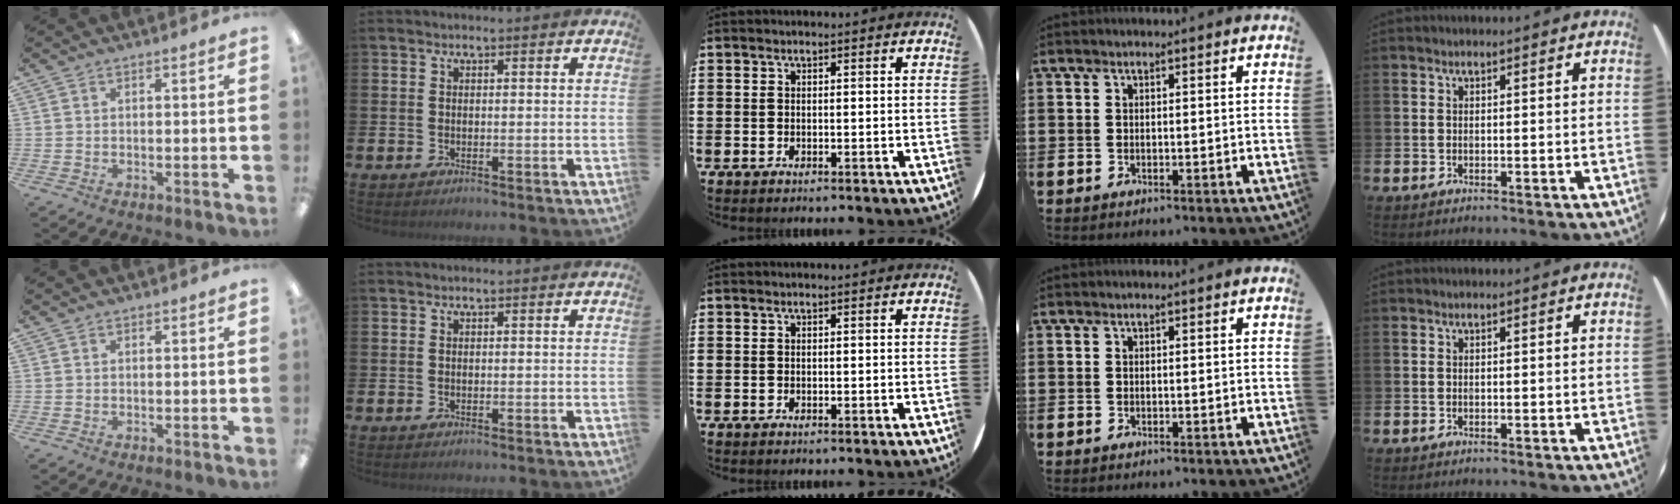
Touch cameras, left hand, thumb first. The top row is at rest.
{}